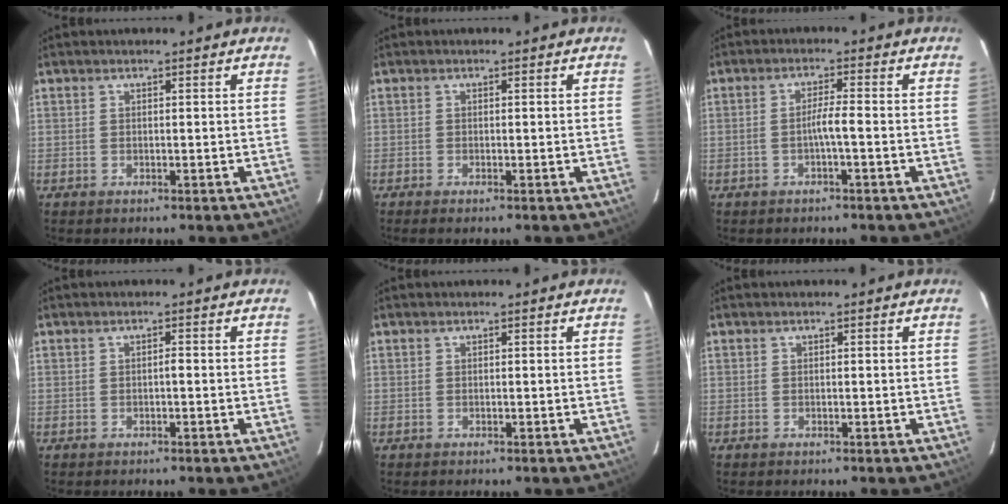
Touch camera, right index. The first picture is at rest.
{"total": 1.5, "force": [-1.1, 0.2, 1.1], "torque": [-0.018, -0.003, -0.014]}
{"total": 2.8, "force": [-0.9, -0.1, 2.7], "torque": [-0.044, 0.004, -0.018]}
{"total": 0.7, "force": [-0.2, 0.1, 0.7], "torque": [-0.011, 0.002, -0.005]}
{"total": 0.0}
{"total": 0.0}